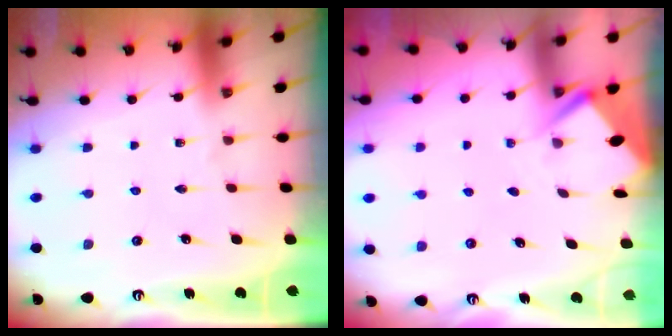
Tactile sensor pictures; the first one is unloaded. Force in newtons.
{"total": 2.8, "press": 2.8, "slide": 0.3}